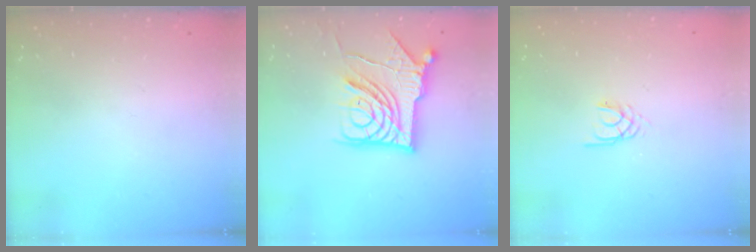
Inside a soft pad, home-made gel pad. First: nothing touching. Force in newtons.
{"total": 14.3, "press": 14.2, "slide": 1.7}
{"total": 1.7, "press": 1.7, "slide": 0.3}